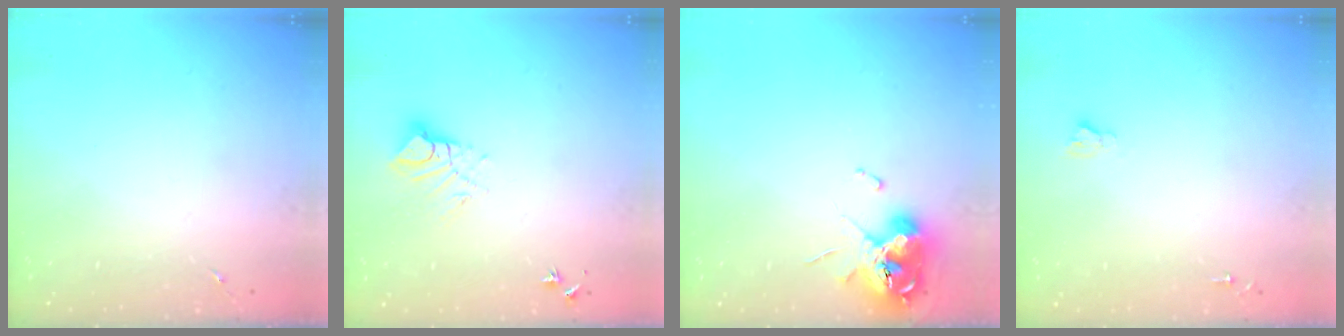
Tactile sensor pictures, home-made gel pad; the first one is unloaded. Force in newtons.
{"total": 9.1, "press": 9.0, "slide": 1.0}
{"total": 11.8, "press": 11.7, "slide": 1.4}
{"total": 2.7, "press": 2.7, "slide": 0.0}